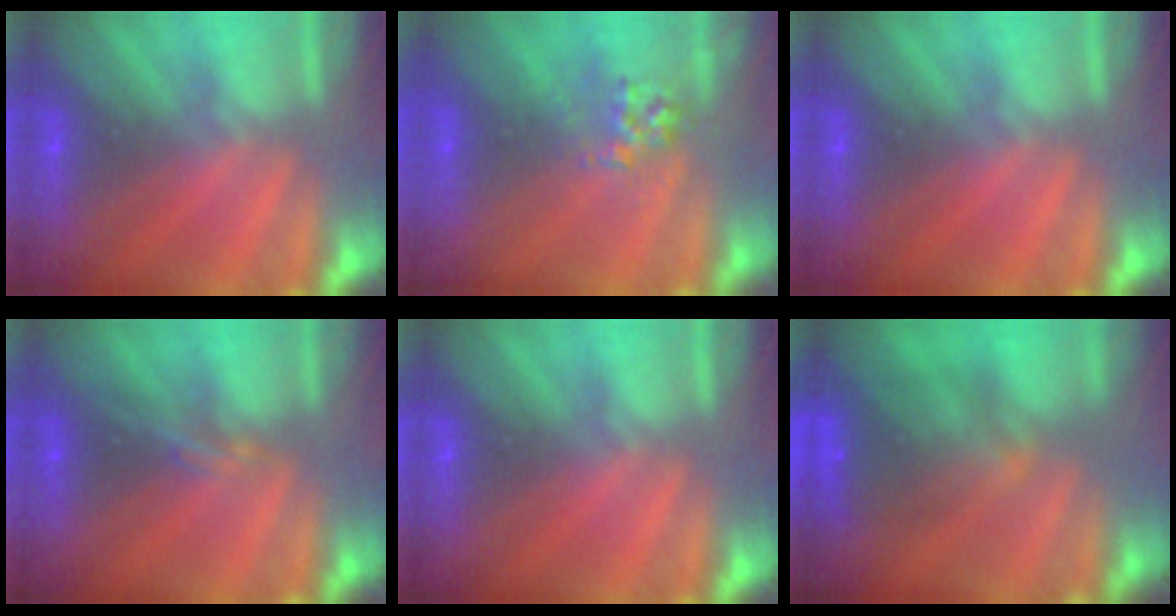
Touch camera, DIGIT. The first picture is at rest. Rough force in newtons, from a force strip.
{"total": 2.6}
{"total": 0.0}
{"total": 2.3}
{"total": 0.0}
{"total": 7.6}